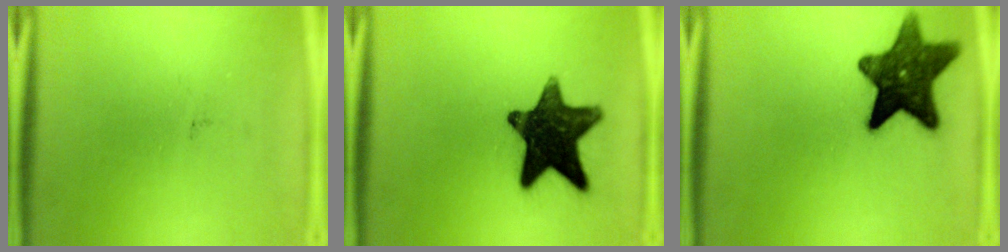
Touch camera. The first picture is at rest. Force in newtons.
{"total": 15.4}
{"total": 13.4}